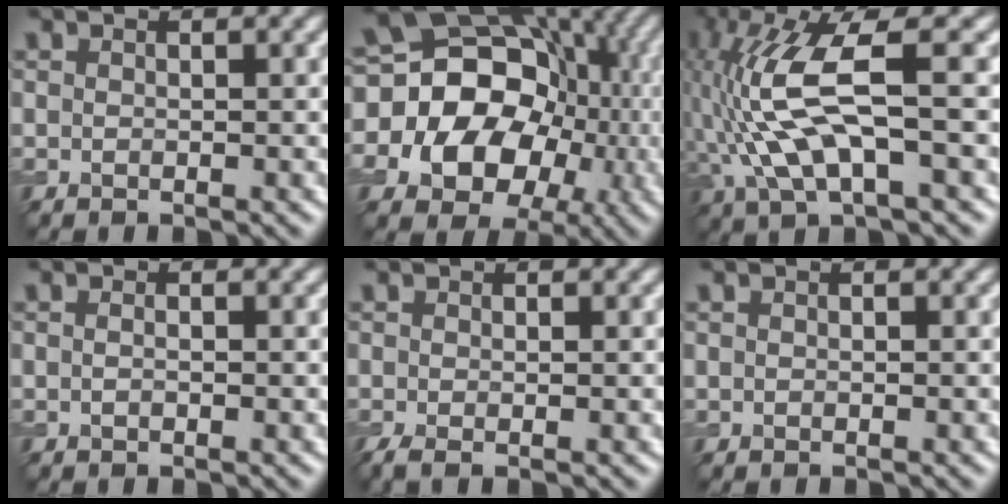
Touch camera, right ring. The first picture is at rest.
{"total": 19.5, "force": [-1.4, 16.2, 10.7], "torque": [-0.178, 0.010, -0.037]}
{"total": 10.0, "force": [0.4, 3.1, 9.5], "torque": [-0.213, 0.011, 0.008]}
{"total": 0.7, "force": [0.0, 0.3, 0.6], "torque": [-0.007, -0.009, -0.003]}
{"total": 1.2, "force": [-0.6, 0.3, 1.1], "torque": [-0.027, -0.011, -0.014]}
{"total": 0.0}